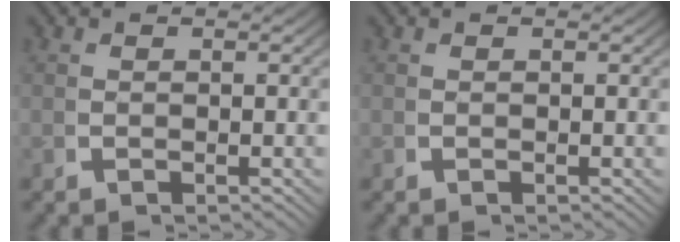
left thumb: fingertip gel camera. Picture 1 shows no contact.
{"total": 0.0}